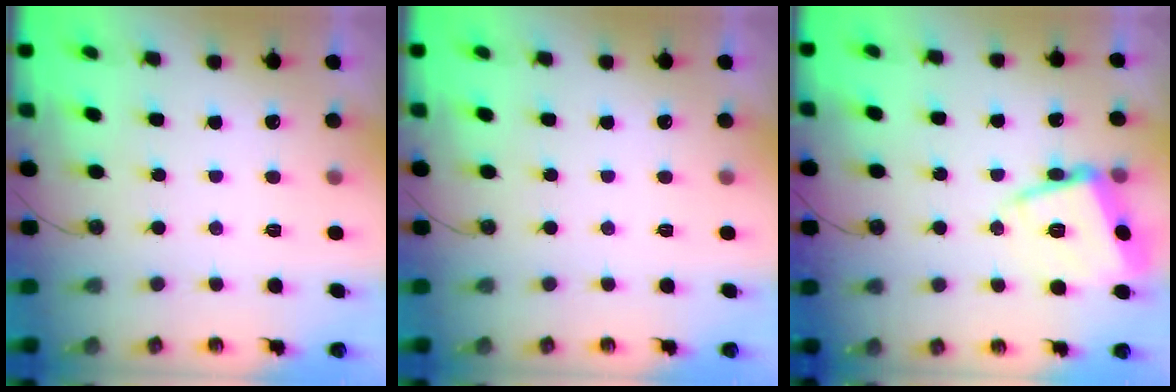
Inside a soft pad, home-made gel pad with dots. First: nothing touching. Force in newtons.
{"total": 0.0}
{"total": 17.3, "press": 17.3, "slide": 0.2}